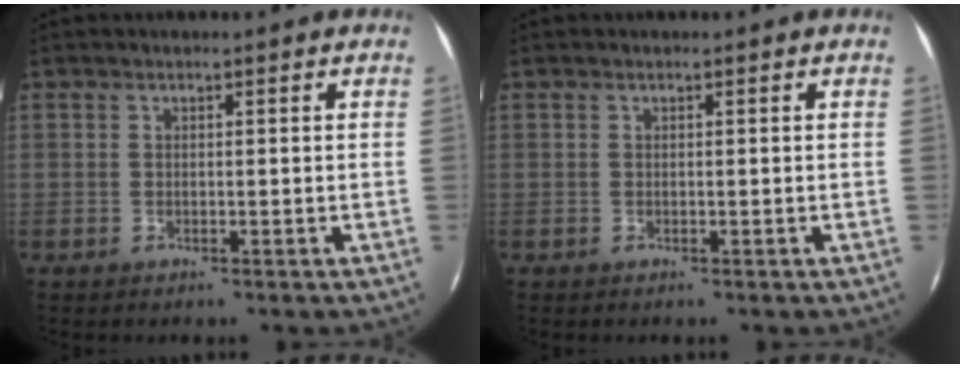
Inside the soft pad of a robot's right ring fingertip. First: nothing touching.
{"total": 0.0}